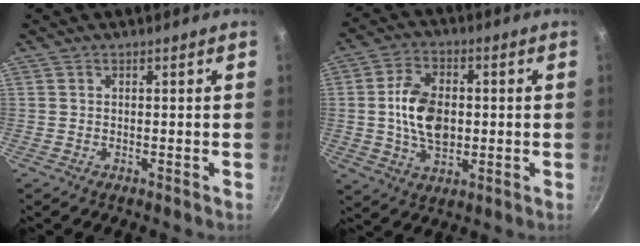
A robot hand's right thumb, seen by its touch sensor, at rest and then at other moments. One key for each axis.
{"total": 11.6, "fx": 0.2, "fy": 7.4, "fz": 8.9, "tx": -0.146, "ty": 0.002, "tz": 0.006}